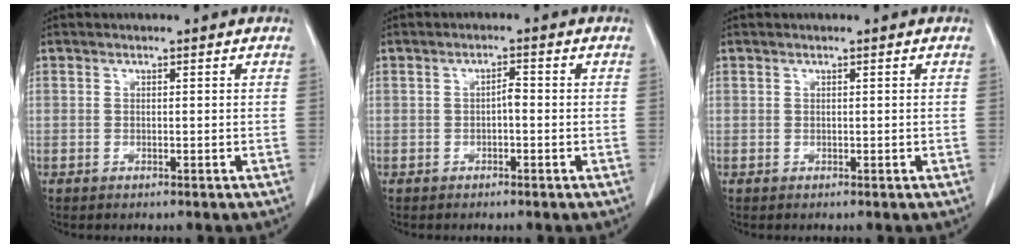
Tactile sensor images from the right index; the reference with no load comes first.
{"total": 1.6, "force": [-0.4, 0.5, 1.5], "torque": [-0.022, 0.005, -0.008]}
{"total": 0.0}